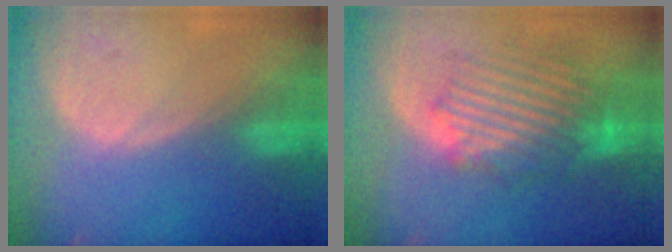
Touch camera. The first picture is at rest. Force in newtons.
{"total": 9.4, "press": 8.9, "slide": 3.1}